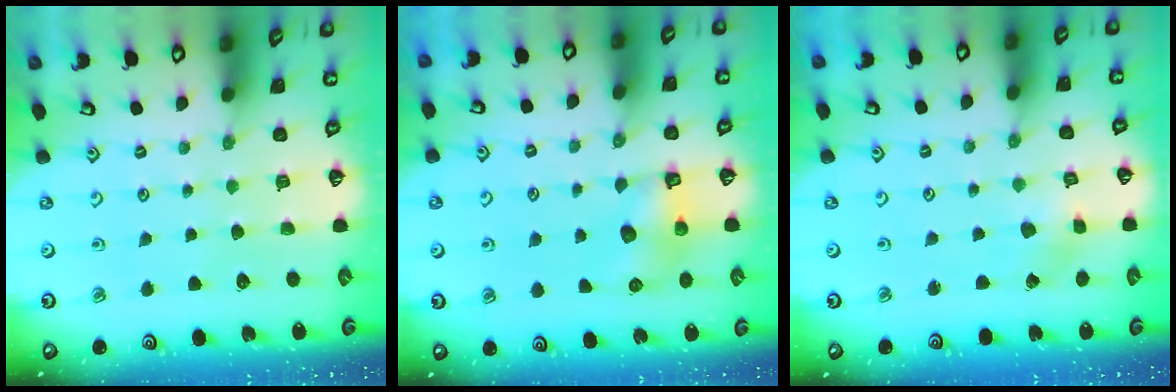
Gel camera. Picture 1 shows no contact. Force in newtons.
{"total": 6.7, "press": 6.7, "slide": 0.3}
{"total": 2.3, "press": 2.3, "slide": 0.1}